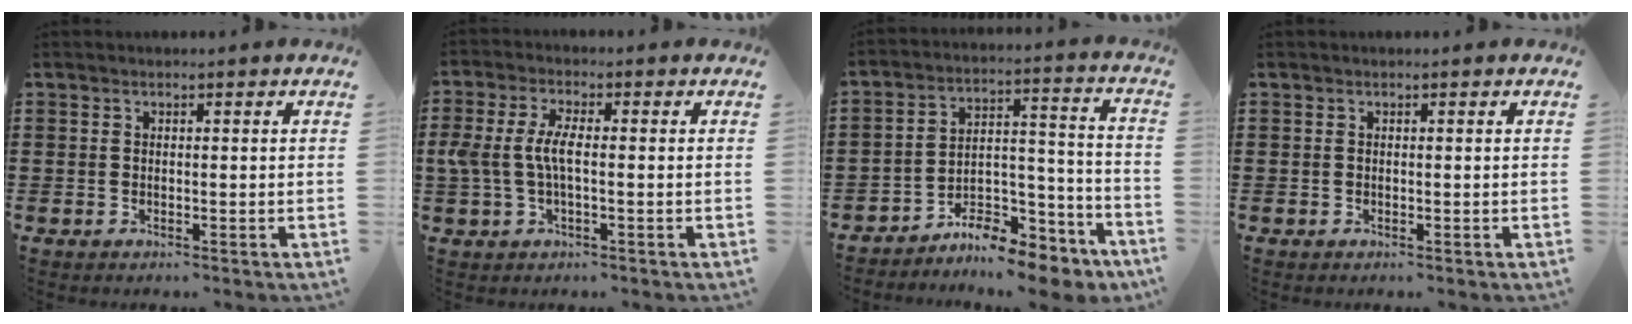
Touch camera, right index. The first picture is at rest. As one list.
[{"total": 5.1, "force": [-0.4, 1.9, 4.7], "torque": [-0.114, -0.005, -0.016]}, {"total": 8.8, "force": [-8.3, 2.0, 2.2], "torque": [-0.017, 0.032, -0.155]}, {"total": 0.0}]